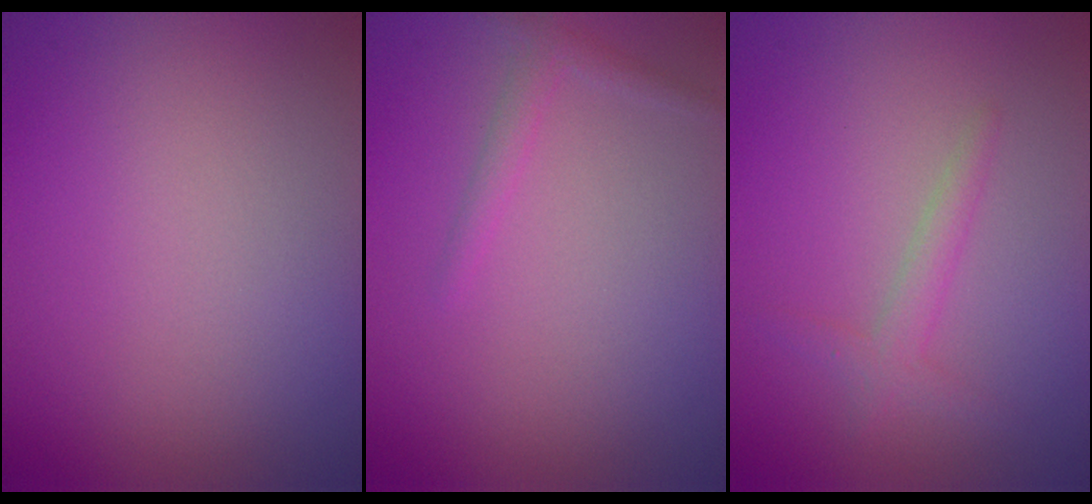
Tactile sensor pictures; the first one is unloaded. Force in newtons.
{"total": 1.3, "press": 1.3, "slide": 0.1}
{"total": 1.7, "press": 1.7, "slide": 0.1}